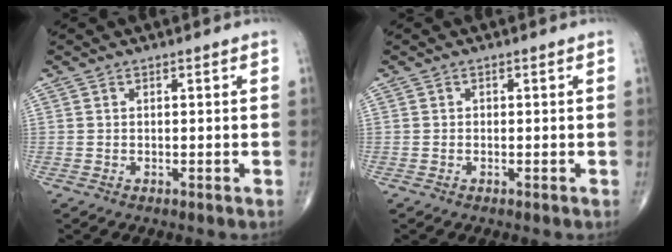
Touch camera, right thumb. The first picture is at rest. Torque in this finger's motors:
{"motor_torque": [0.04, 0.12, 0.21, -0.19, 0.00]}